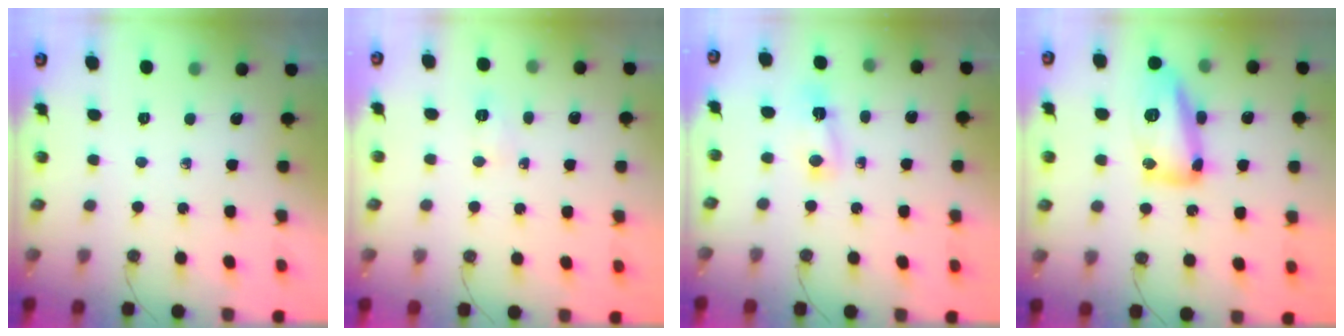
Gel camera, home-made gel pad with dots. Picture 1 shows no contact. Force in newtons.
{"total": 3.5, "press": 3.3, "slide": 1.2}
{"total": 3.1, "press": 3.1, "slide": 0.5}
{"total": 15.8, "press": 15.8, "slide": 1.1}